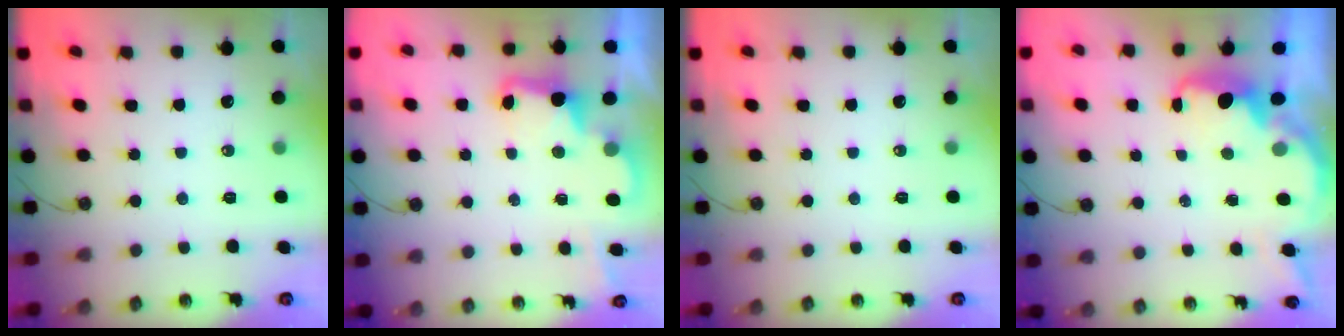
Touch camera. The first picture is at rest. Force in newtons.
{"total": 3.2, "press": 3.1, "slide": 0.6}
{"total": 0.0}
{"total": 2.5, "press": 2.4, "slide": 0.7}